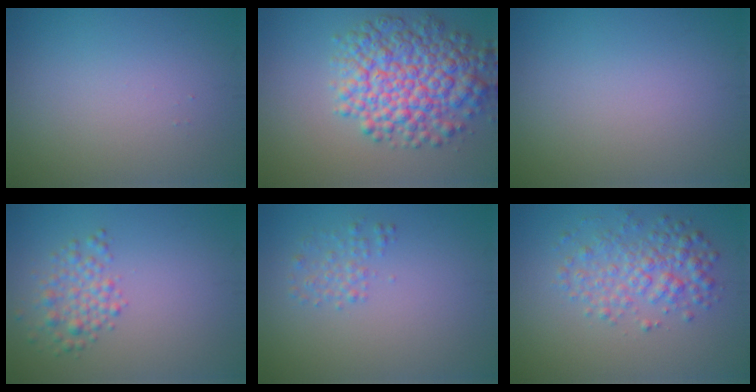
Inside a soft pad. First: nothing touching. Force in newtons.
{"total": 8.0, "press": 8.0, "slide": 0.2}
{"total": 0.0}
{"total": 2.6, "press": 2.6, "slide": 0.1}
{"total": 1.5, "press": 1.5, "slide": 0.1}
{"total": 3.8, "press": 3.8, "slide": 0.1}